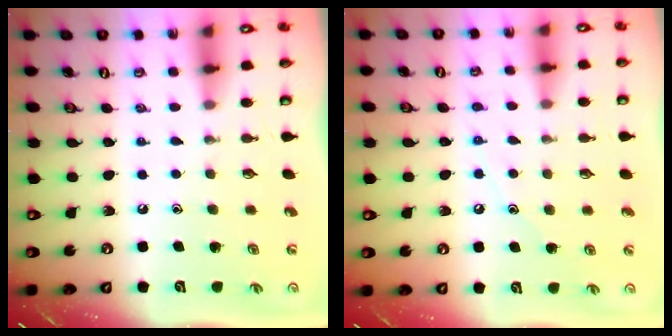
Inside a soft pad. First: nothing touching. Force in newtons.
{"total": 6.5, "press": 6.5, "slide": 0.7}